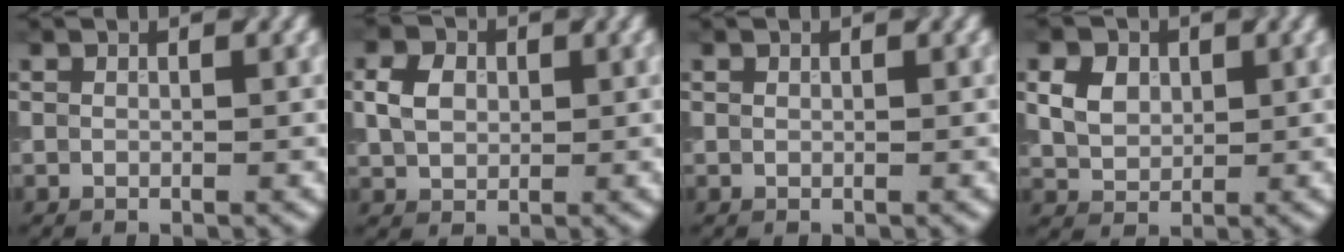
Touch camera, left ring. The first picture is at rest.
{"total": 3.0, "force": [0.3, 2.3, 1.9], "torque": [-0.047, 0.009, 0.011]}
{"total": 0.0}
{"total": 4.3, "force": [1.6, 3.1, 2.5], "torque": [-0.065, 0.011, 0.031]}